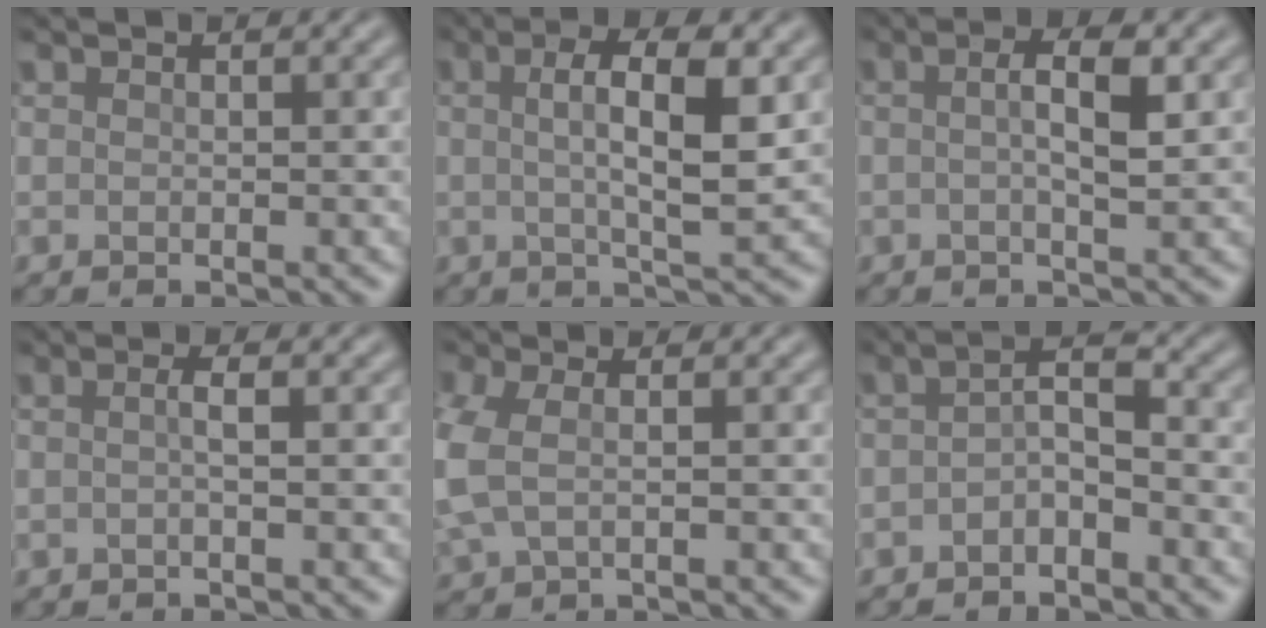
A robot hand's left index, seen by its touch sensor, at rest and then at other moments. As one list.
[{"total": 6.1, "force": [0.6, 1.5, 5.9], "torque": [-0.093, 0.004, 0.007]}, {"total": 3.4, "force": [0.3, 0.7, 3.3], "torque": [-0.061, 0.005, 0.000]}, {"total": 1.3, "force": [-0.4, 0.2, 1.3], "torque": [-0.025, 0.004, -0.011]}, {"total": 3.7, "force": [-0.4, 2.1, 3.1], "torque": [-0.096, -0.001, -0.011]}, {"total": 2.5, "force": [-1.6, 0.8, 1.8], "torque": [-0.036, 0.009, -0.037]}]